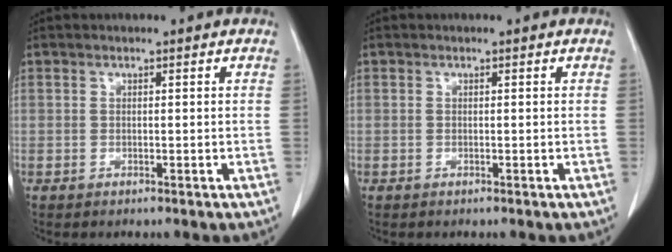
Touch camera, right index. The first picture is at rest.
{"total": 0.0}